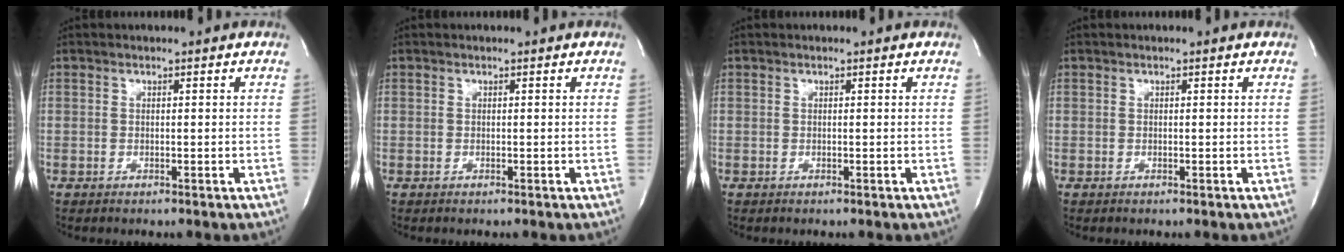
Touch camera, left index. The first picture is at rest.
{"total": 0.0}
{"total": 0.0}
{"total": 0.0}